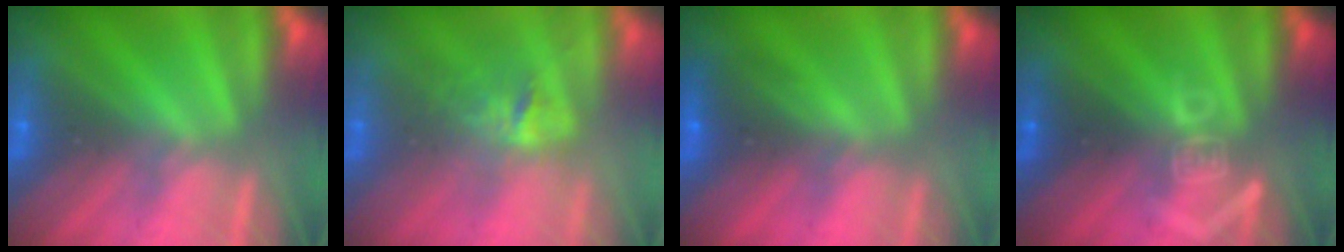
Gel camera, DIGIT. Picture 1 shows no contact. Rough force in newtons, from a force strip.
{"total": 2.7}
{"total": 2.6}
{"total": 2.9}